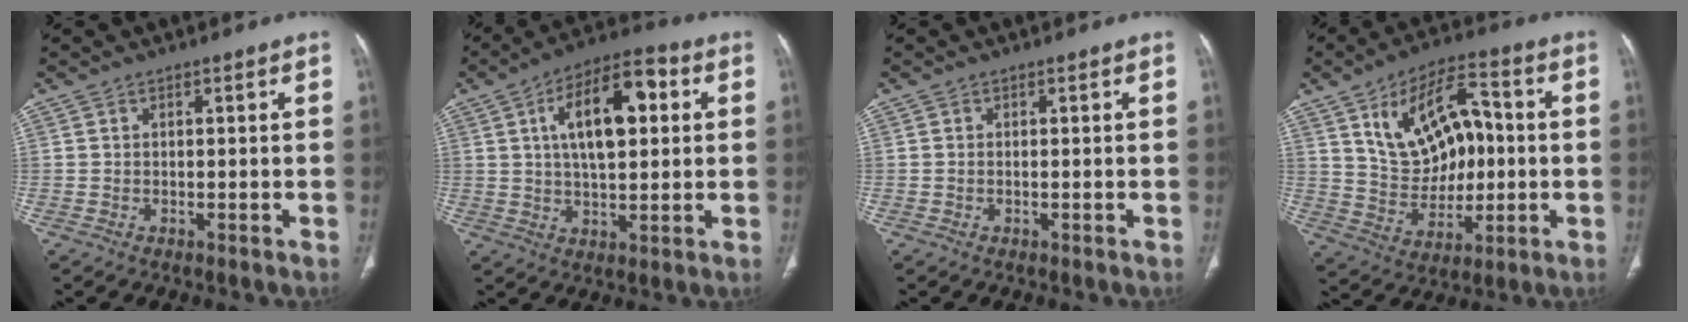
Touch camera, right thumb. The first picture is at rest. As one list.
[{"total": 14.9, "force": [3.7, 7.0, 12.6], "torque": [-0.192, 0.014, 0.054]}, {"total": 0.0}, {"total": 16.6, "force": [2.7, 10.5, 12.6], "torque": [-0.167, 0.013, 0.050]}]